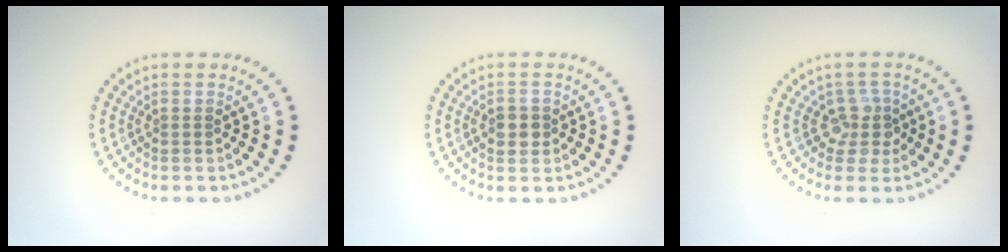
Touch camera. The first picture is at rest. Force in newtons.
{"total": 1.9, "press": 1.8, "slide": 0.4}
{"total": 2.4, "press": 1.9, "slide": 1.5}